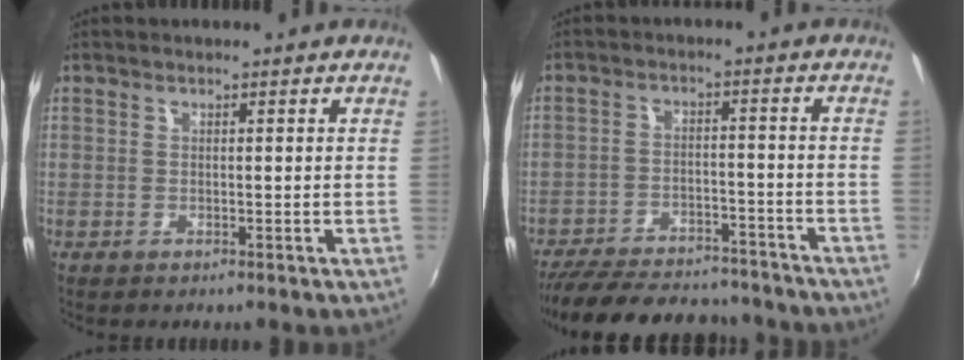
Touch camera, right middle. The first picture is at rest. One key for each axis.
{"total": 22.9, "fx": -19.5, "fy": 7.4, "fz": 9.3, "tx": -0.197, "ty": 0.000, "tz": -0.266}